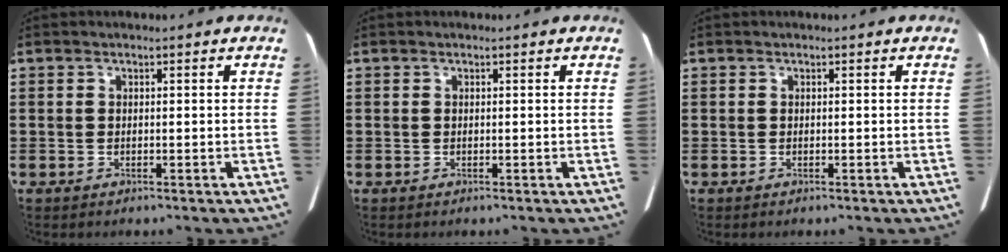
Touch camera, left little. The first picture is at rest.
{"total": 0.0}
{"total": 0.0}